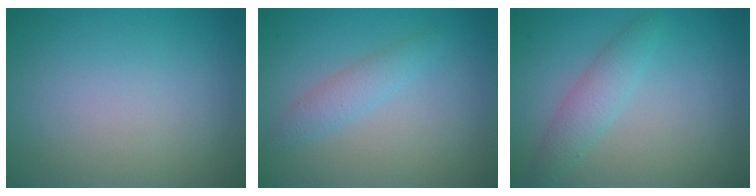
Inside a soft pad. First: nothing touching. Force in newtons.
{"total": 2.0, "press": 2.0, "slide": 0.0}
{"total": 2.4, "press": 2.4, "slide": 0.1}